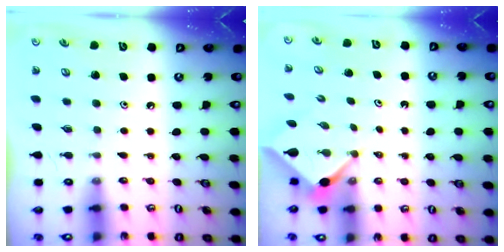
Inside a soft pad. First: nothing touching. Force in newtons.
{"total": 2.4, "press": 2.3, "slide": 0.3}